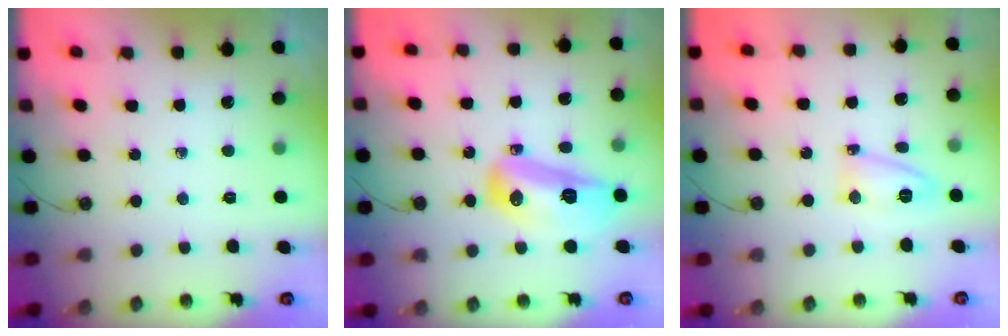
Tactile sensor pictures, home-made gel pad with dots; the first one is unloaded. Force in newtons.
{"total": 13.4, "press": 13.4, "slide": 1.2}
{"total": 7.0, "press": 6.9, "slide": 0.6}